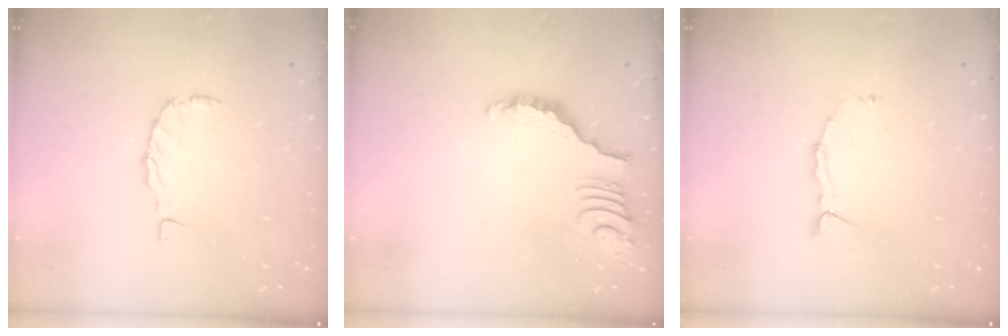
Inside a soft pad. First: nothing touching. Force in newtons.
{"total": 3.7, "press": 3.6, "slide": 0.7}
{"total": 3.7, "press": 3.7, "slide": 0.2}